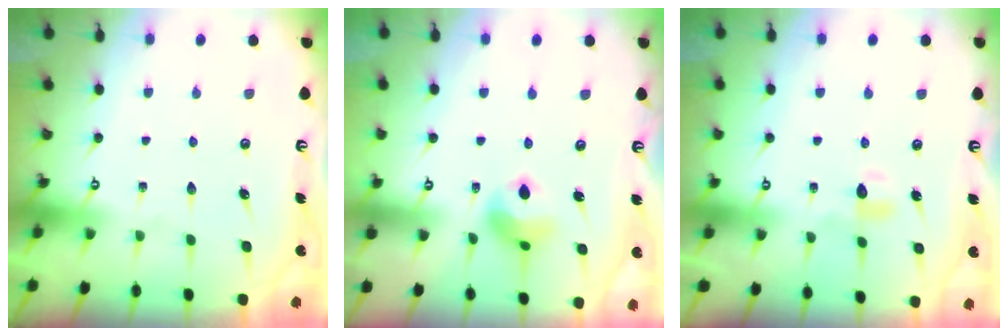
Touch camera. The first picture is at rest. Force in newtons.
{"total": 8.9, "press": 8.8, "slide": 1.1}
{"total": 3.9, "press": 3.9, "slide": 0.7}